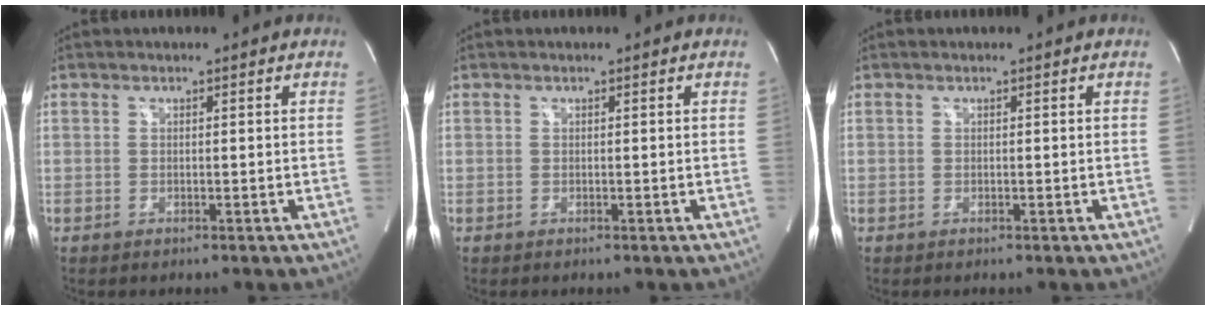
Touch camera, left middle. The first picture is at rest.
{"total": 0.0}
{"total": 0.0}